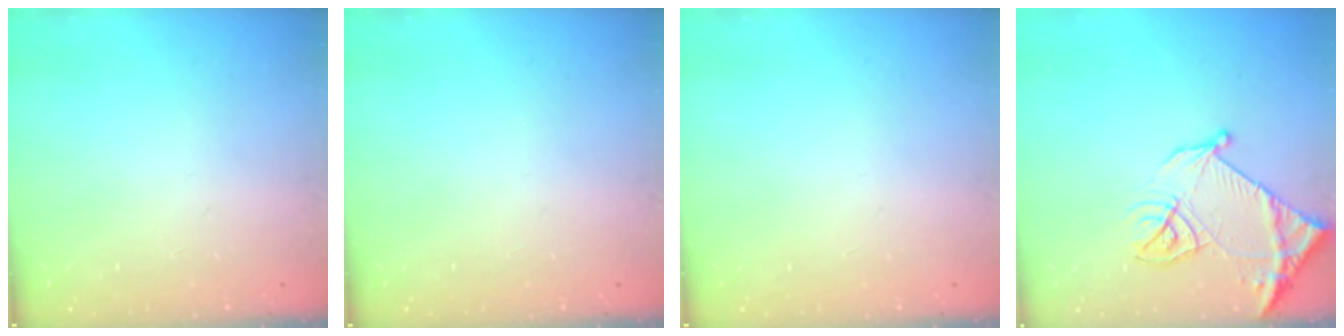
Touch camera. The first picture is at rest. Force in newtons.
{"total": 0.0}
{"total": 0.0}
{"total": 14.4, "press": 14.3, "slide": 1.6}